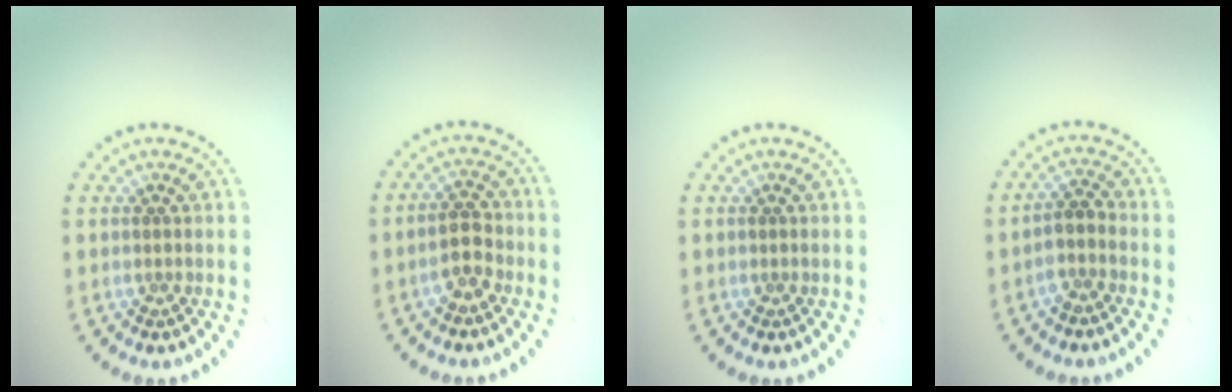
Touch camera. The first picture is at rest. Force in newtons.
{"total": 2.8, "press": 2.7, "slide": 0.7}
{"total": 0.0}
{"total": 1.9, "press": 1.6, "slide": 1.1}